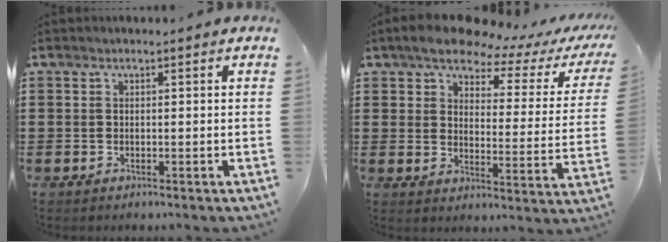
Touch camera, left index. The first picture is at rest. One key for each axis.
{"total": 6.5, "fx": 5.8, "fy": 1.7, "fz": 2.4, "tx": -0.065, "ty": -0.035, "tz": 0.097}